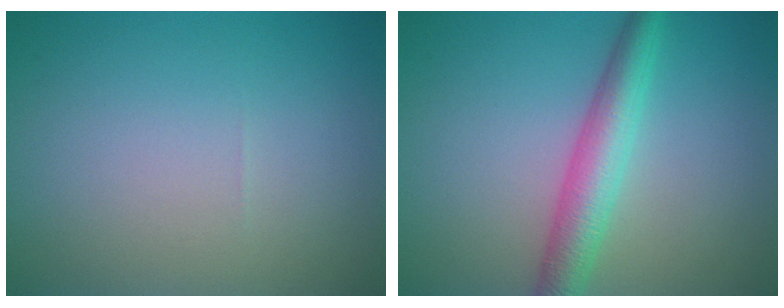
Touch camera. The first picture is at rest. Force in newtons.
{"total": 4.4, "press": 4.4, "slide": 0.1}